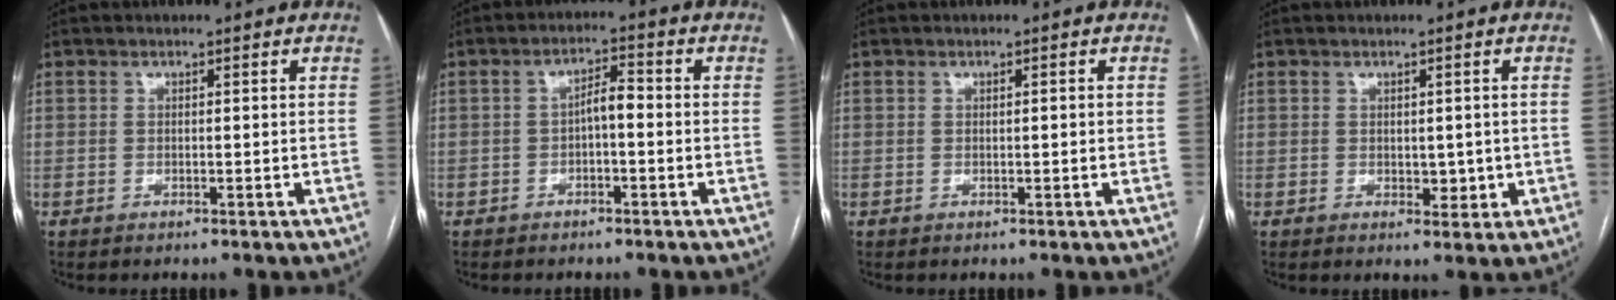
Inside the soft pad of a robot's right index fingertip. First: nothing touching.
{"total": 3.3, "force": [-0.6, 1.0, 3.1], "torque": [-0.049, 0.014, -0.008]}
{"total": 0.7, "force": [0.1, 0.1, 0.7], "torque": [-0.012, 0.001, 0.003]}
{"total": 2.8, "force": [-0.1, 1.8, 2.1], "torque": [-0.022, -0.001, 0.007]}